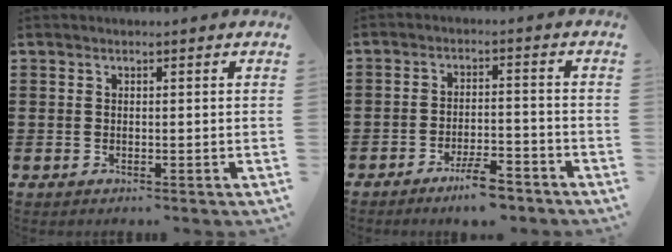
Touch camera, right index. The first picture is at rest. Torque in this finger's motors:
{"motor_torque": [0.06, -0.08, 0.27, 0.04]}